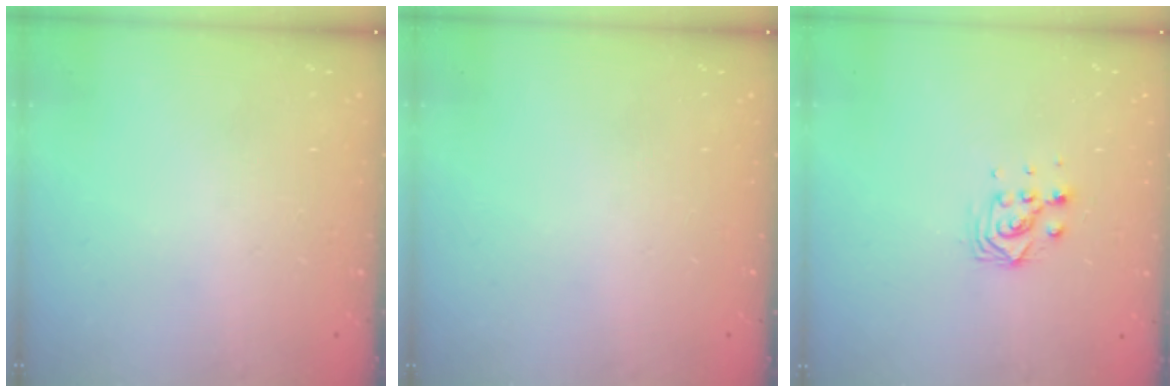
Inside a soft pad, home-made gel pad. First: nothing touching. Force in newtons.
{"total": 0.0}
{"total": 5.3, "press": 5.2, "slide": 0.2}